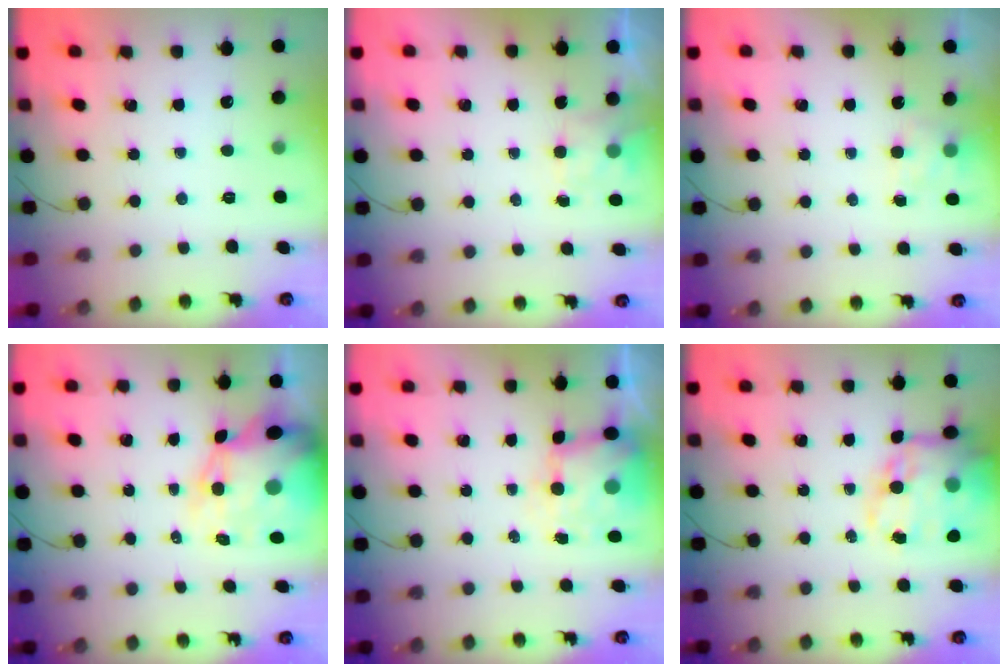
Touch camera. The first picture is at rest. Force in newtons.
{"total": 2.5, "press": 2.1, "slide": 1.4}
{"total": 3.6, "press": 3.4, "slide": 1.1}
{"total": 13.6, "press": 13.1, "slide": 3.9}
{"total": 6.7, "press": 6.5, "slide": 1.4}
{"total": 21.1, "press": 20.5, "slide": 4.9}